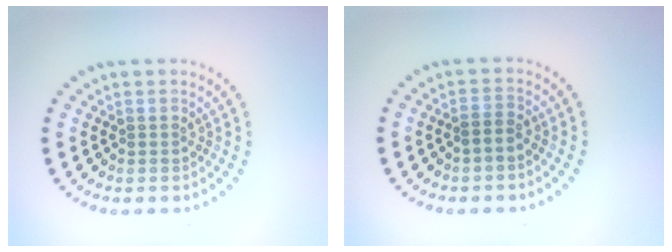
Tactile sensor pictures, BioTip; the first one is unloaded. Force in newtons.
{"total": 1.3, "press": 1.1, "slide": 0.6}